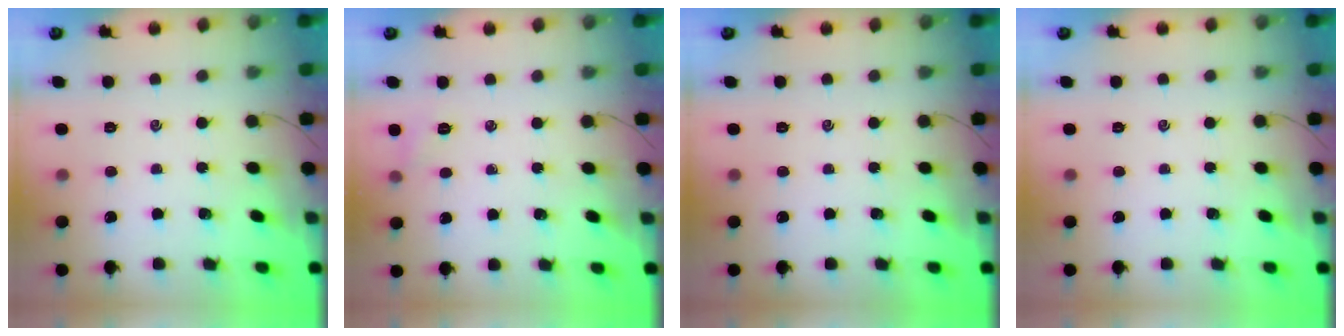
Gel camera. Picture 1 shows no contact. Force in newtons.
{"total": 4.5, "press": 4.3, "slide": 1.3}
{"total": 0.0}
{"total": 0.0}